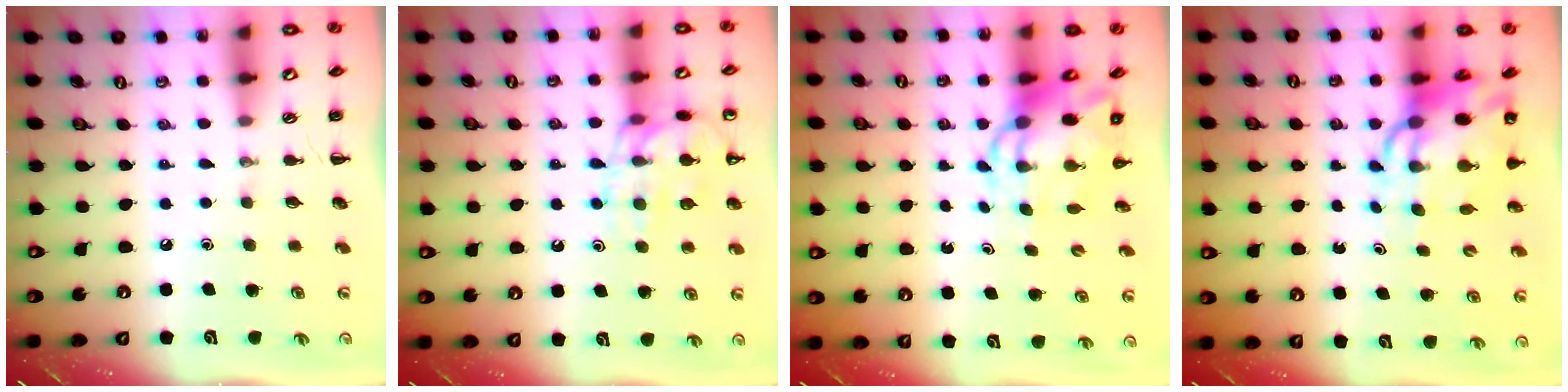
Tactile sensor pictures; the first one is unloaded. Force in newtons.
{"total": 14.7, "press": 14.6, "slide": 1.7}
{"total": 7.7, "press": 7.4, "slide": 2.2}
{"total": 11.5, "press": 11.1, "slide": 3.0}